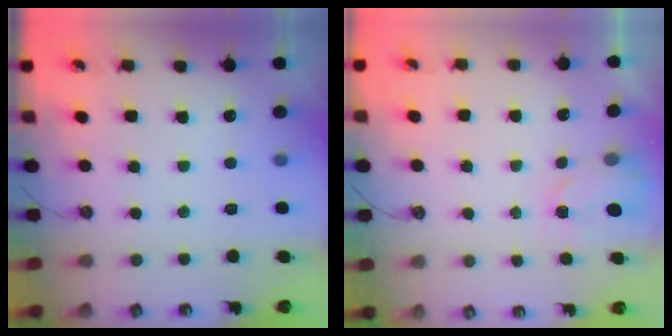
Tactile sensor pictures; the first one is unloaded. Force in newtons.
{"total": 1.5, "press": 1.5, "slide": 0.2}